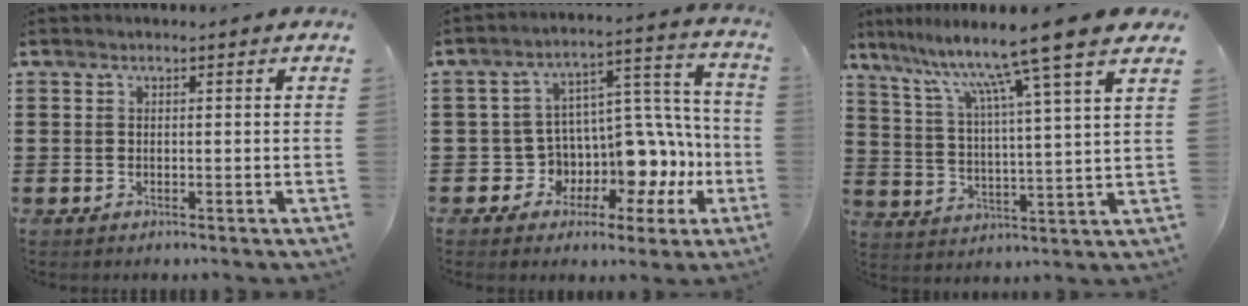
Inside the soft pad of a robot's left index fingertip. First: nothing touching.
{"total": 8.0, "force": [-1.0, 7.0, 3.9], "torque": [-0.086, -0.030, -0.004]}
{"total": 11.2, "force": [8.8, -1.1, 6.8], "torque": [-0.158, -0.052, 0.133]}